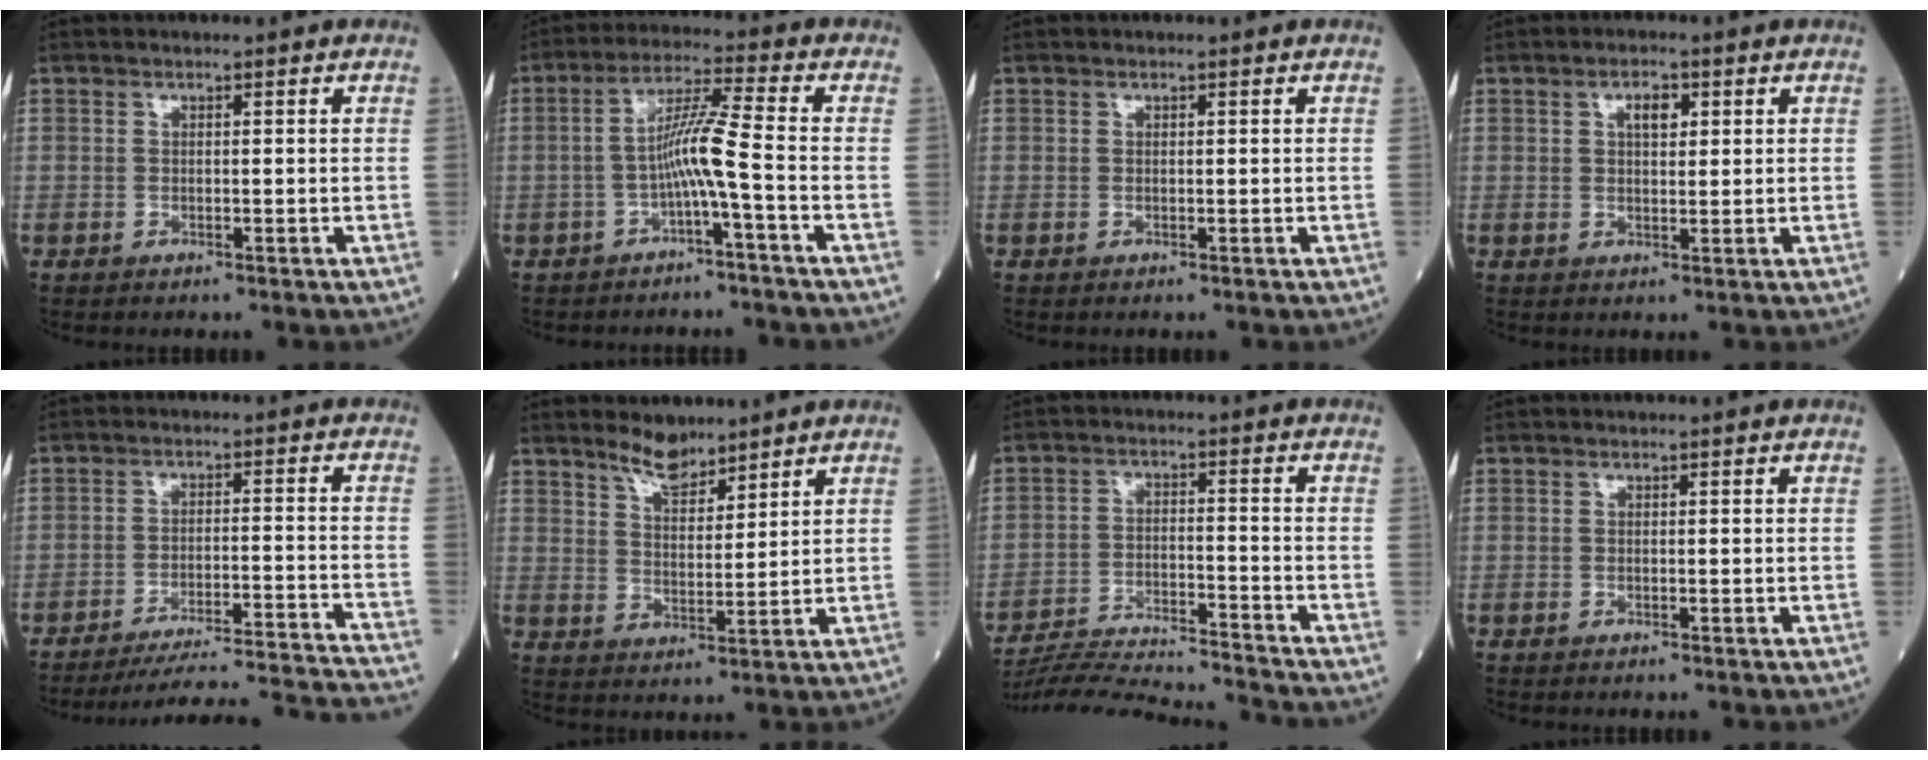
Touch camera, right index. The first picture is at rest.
{"total": 6.4, "force": [-2.0, -1.0, 6.0], "torque": [-0.115, 0.018, -0.037]}
{"total": 0.0}
{"total": 3.1, "force": [1.2, 1.4, 2.5], "torque": [-0.043, 0.003, 0.019]}
{"total": 21.5, "force": [-20.6, -2.4, 5.6], "torque": [-0.045, -0.032, -0.277]}
{"total": 5.1, "force": [4.5, 1.5, 1.9], "torque": [-0.040, -0.002, 0.085]}
{"total": 15.4, "force": [-15.0, -1.0, 3.5], "torque": [-0.060, -0.009, -0.233]}
{"total": 0.0}